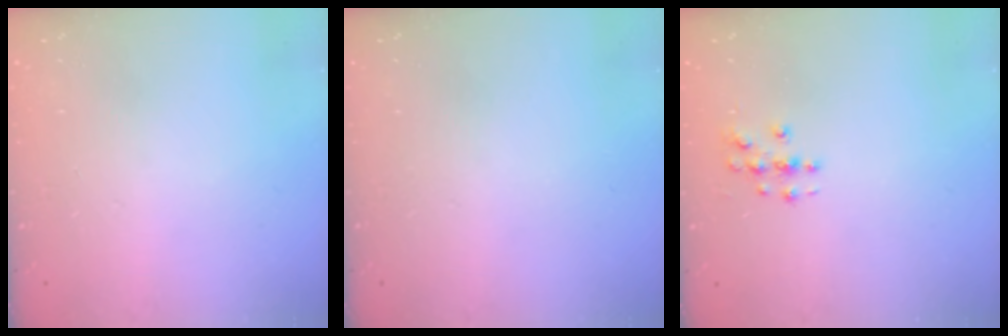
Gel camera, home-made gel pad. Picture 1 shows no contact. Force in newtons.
{"total": 0.0}
{"total": 3.1, "press": 3.1, "slide": 0.2}